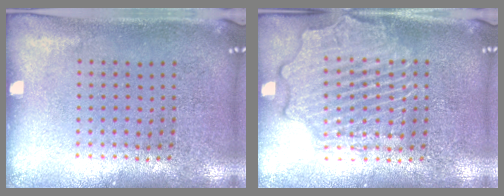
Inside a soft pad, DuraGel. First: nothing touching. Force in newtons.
{"total": 3.8, "press": 3.8, "slide": 0.5}